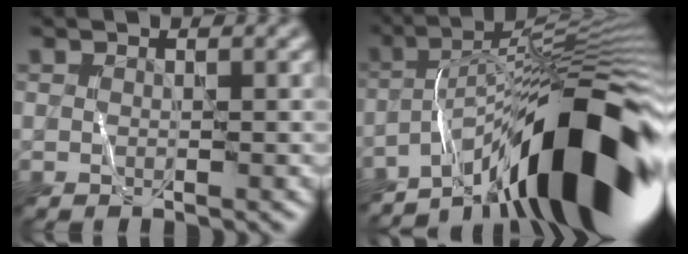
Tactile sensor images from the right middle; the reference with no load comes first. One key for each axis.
{"total": 13.6, "fx": -7.9, "fy": 2.6, "fz": 10.8, "tx": -0.149, "ty": 0.025, "tz": -0.137}